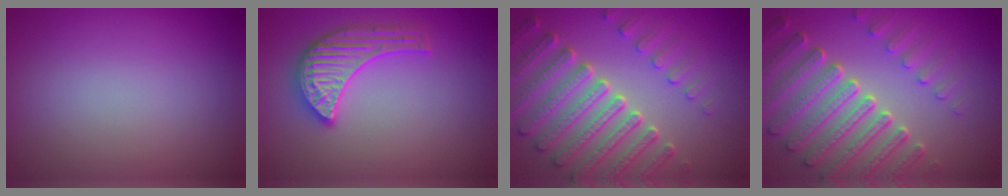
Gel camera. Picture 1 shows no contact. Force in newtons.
{"total": 4.2, "press": 3.9, "slide": 1.5}
{"total": 7.2, "press": 5.6, "slide": 4.6}
{"total": 7.4, "press": 5.6, "slide": 4.9}